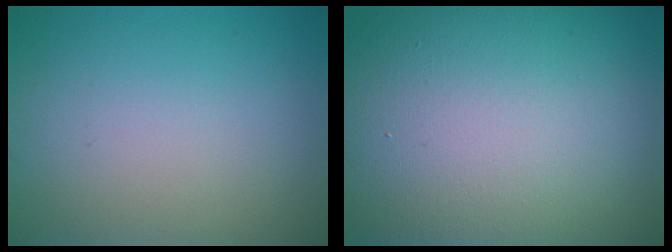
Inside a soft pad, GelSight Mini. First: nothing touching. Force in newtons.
{"total": 18.3, "press": 18.2, "slide": 1.6}